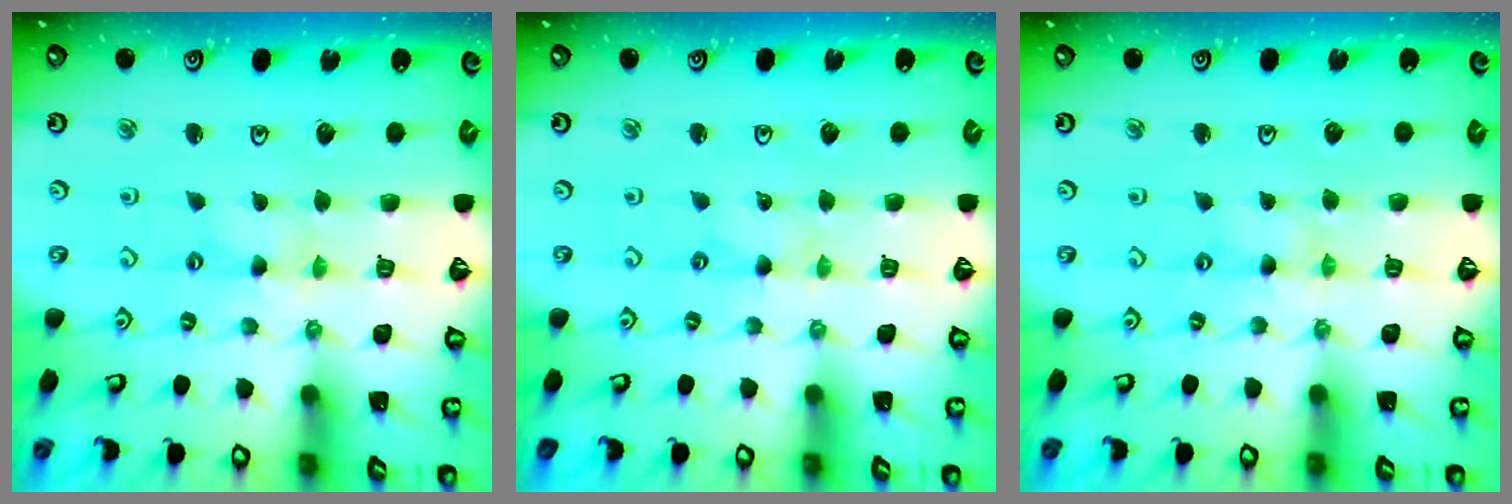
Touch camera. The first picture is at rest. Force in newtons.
{"total": 0.0}
{"total": 0.0}